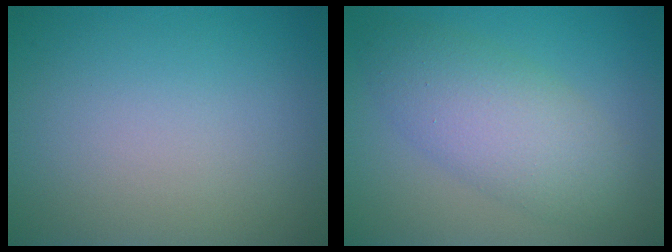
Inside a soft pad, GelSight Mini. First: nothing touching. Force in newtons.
{"total": 5.5, "press": 5.5, "slide": 0.1}